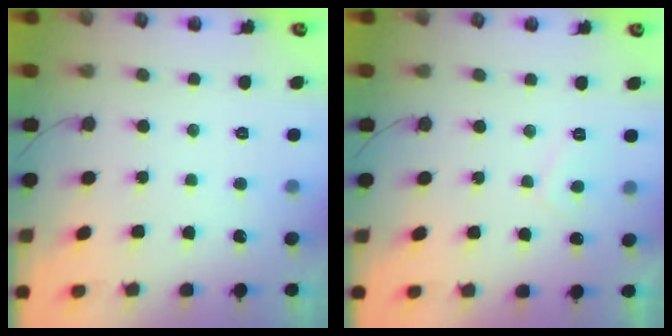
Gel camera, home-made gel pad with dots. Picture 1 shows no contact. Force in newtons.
{"total": 1.6, "press": 1.4, "slide": 0.7}